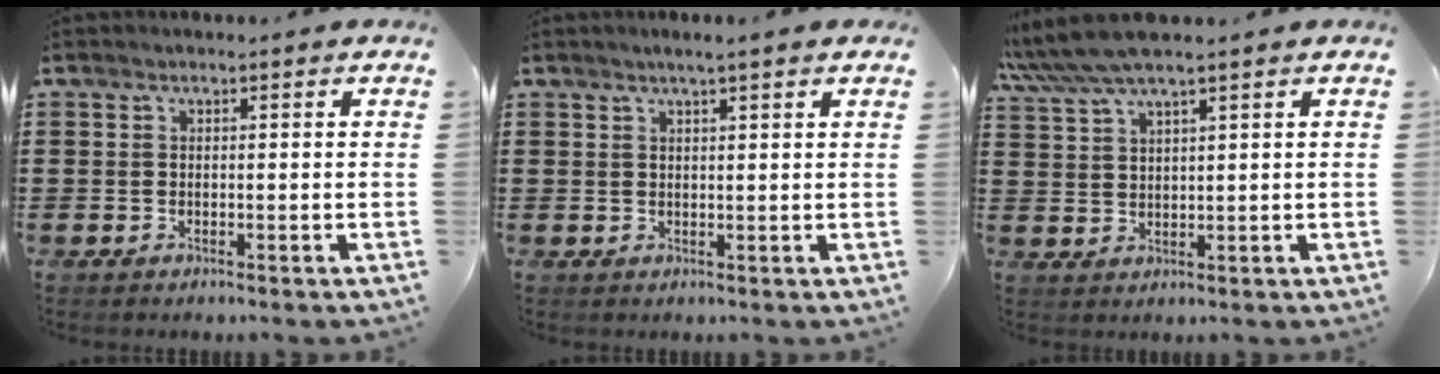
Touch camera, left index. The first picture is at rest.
{"total": 1.9, "force": [1.4, -0.1, 1.2], "torque": [-0.025, 0.001, 0.026]}
{"total": 5.4, "force": [4.3, 0.3, 3.3], "torque": [-0.075, -0.005, 0.076]}